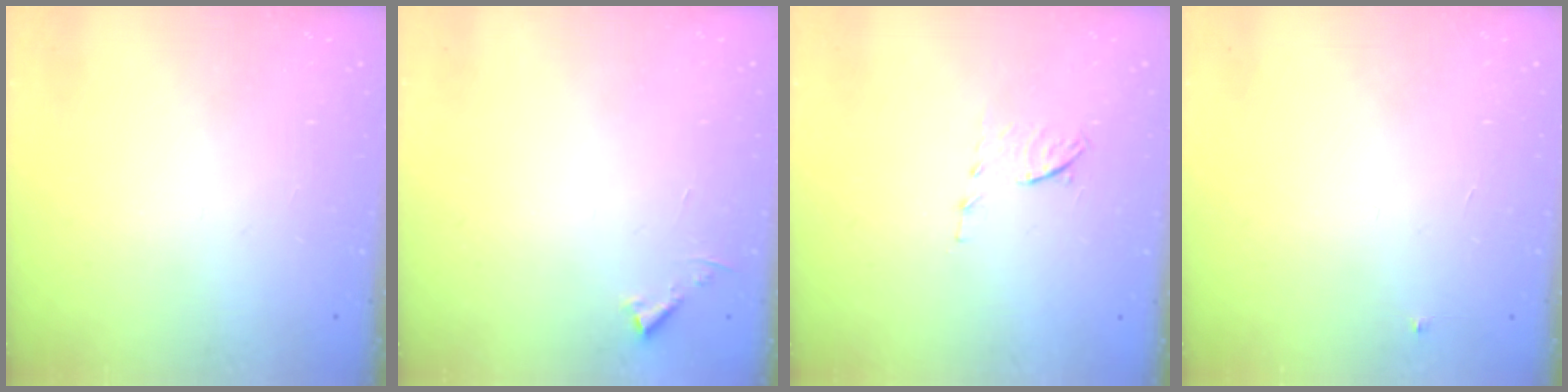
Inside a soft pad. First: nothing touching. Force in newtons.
{"total": 4.0, "press": 4.0, "slide": 0.4}
{"total": 6.2, "press": 6.1, "slide": 1.0}
{"total": 3.0, "press": 2.9, "slide": 0.4}